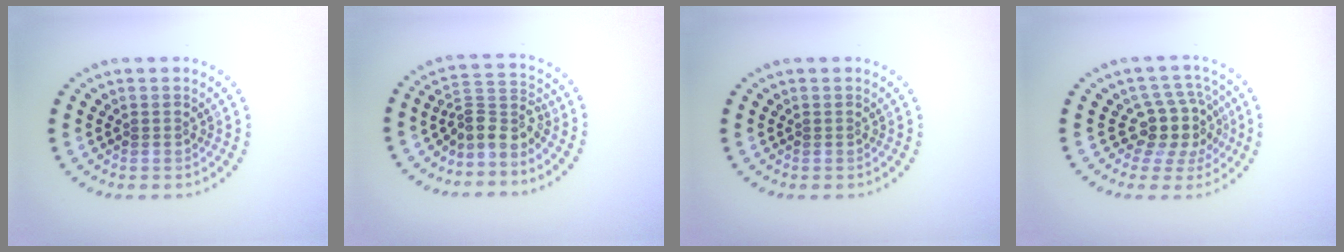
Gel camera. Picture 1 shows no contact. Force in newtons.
{"total": 3.1, "press": 2.2, "slide": 2.2}
{"total": 0.0}
{"total": 4.0, "press": 3.1, "slide": 2.5}